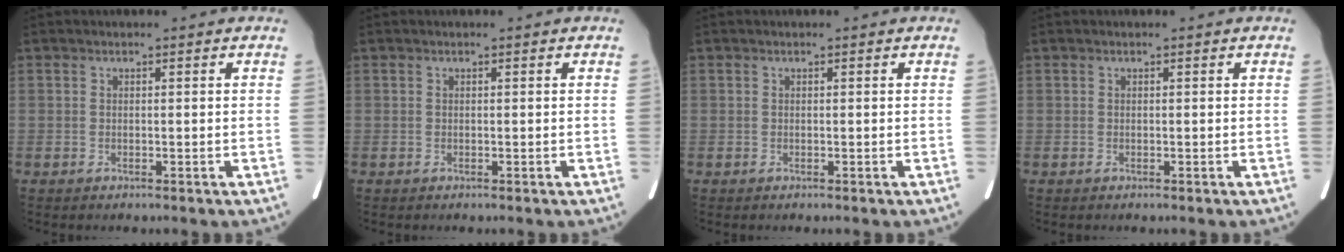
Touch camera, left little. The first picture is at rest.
{"total": 0.0}
{"total": 0.0}
{"total": 0.0}